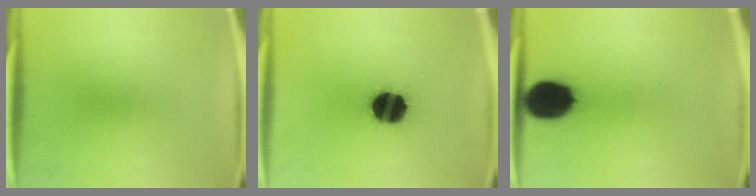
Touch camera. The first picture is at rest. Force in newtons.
{"total": 16.3}
{"total": 14.0}